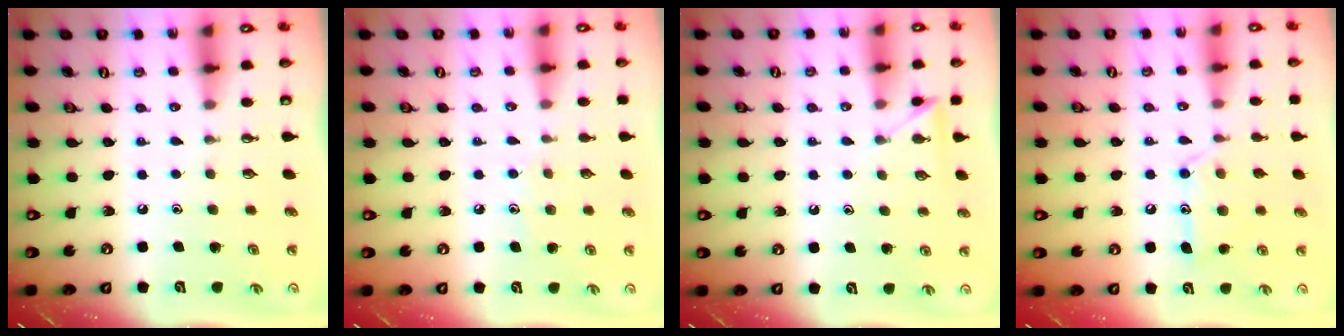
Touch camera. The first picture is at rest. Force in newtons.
{"total": 5.7, "press": 5.6, "slide": 0.7}
{"total": 4.2, "press": 4.1, "slide": 0.5}
{"total": 13.5, "press": 13.4, "slide": 0.9}